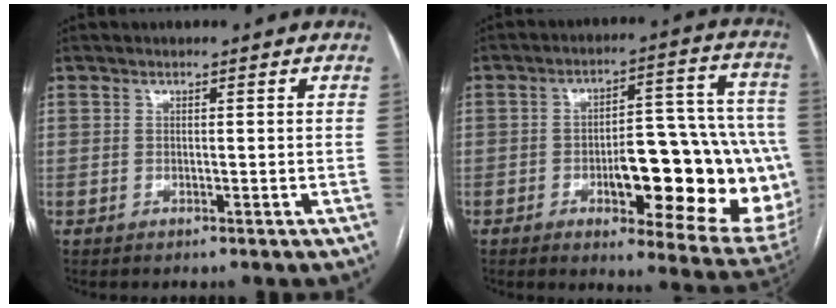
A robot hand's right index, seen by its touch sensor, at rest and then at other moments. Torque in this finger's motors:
{"motor_torque": [1.28, -0.78, 0.54, 0.17]}